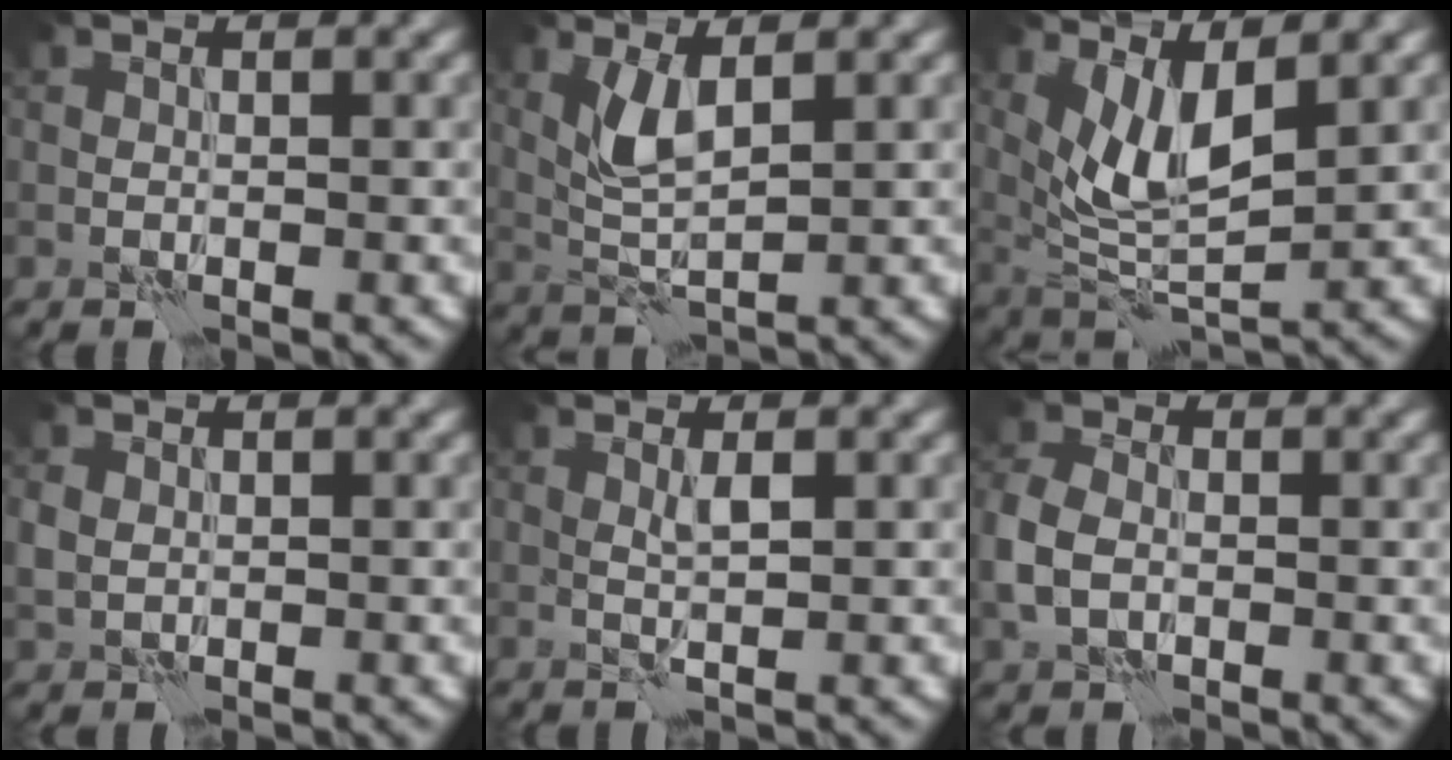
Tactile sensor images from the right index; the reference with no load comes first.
{"total": 3.1, "force": [1.3, 0.8, 2.8], "torque": [-0.063, -0.002, 0.027]}
{"total": 5.1, "force": [2.3, 1.6, 4.3], "torque": [-0.088, -0.012, 0.049]}
{"total": 1.6, "force": [0.1, 1.4, 0.9], "torque": [-0.022, 0.002, 0.003]}
{"total": 1.2, "force": [0.7, -0.2, 1.0], "torque": [-0.019, 0.002, 0.011]}
{"total": 4.3, "force": [-1.1, 3.1, 2.8], "torque": [-0.077, 0.003, -0.028]}